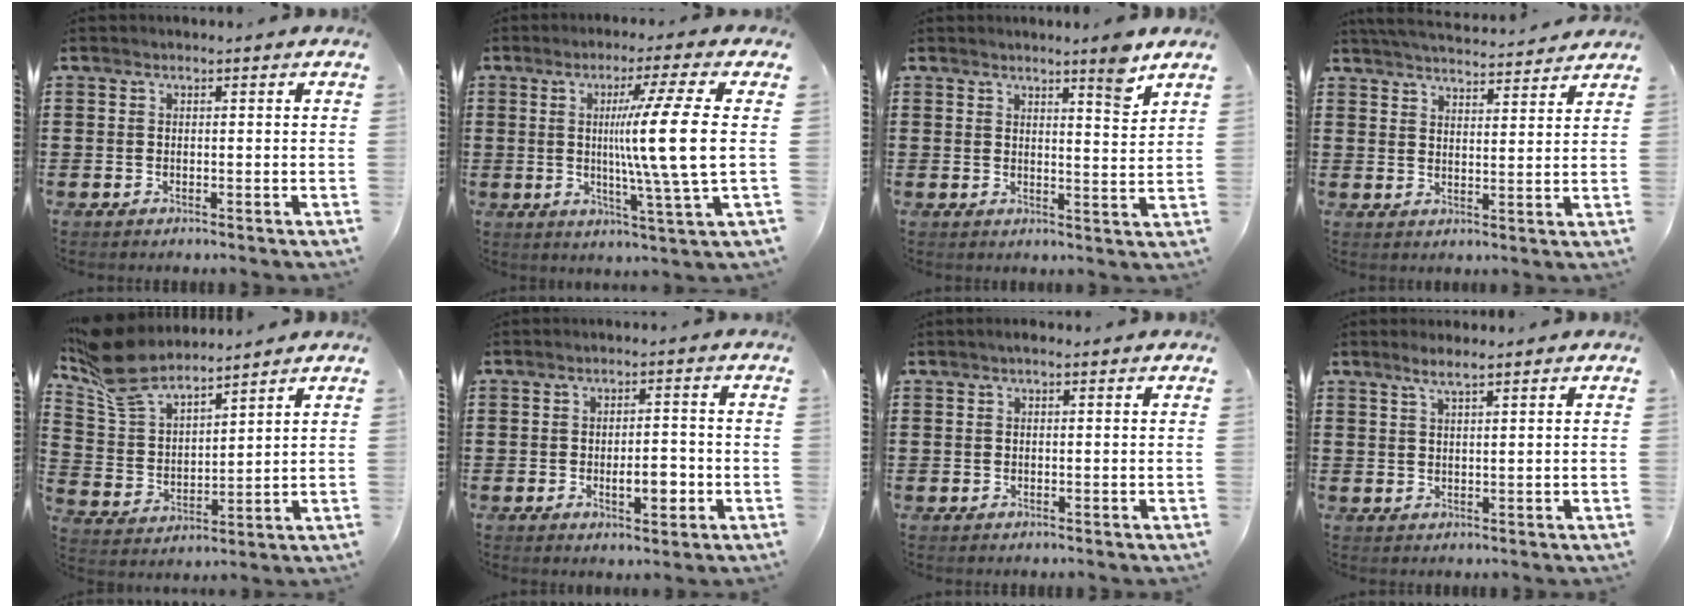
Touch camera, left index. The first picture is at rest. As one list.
[{"total": 11.6, "force": [1.5, -0.7, 11.5], "torque": [-0.196, -0.008, 0.012]}, {"total": 5.0, "force": [4.1, -0.2, 2.8], "torque": [-0.043, -0.023, 0.066]}, {"total": 4.8, "force": [4.7, -0.2, 0.8], "torque": [-0.032, -0.027, 0.082]}, {"total": 9.1, "force": [8.2, 2.3, 3.3], "torque": [-0.098, -0.032, 0.152]}, {"total": 4.5, "force": [-1.3, 2.1, 3.8], "torque": [-0.059, 0.004, -0.025]}, {"total": 0.7, "force": [0.2, 0.2, 0.6], "torque": [-0.011, 0.004, 0.004]}, {"total": 2.3, "force": [1.7, 0.1, 1.5], "torque": [-0.033, 0.002, 0.029]}]